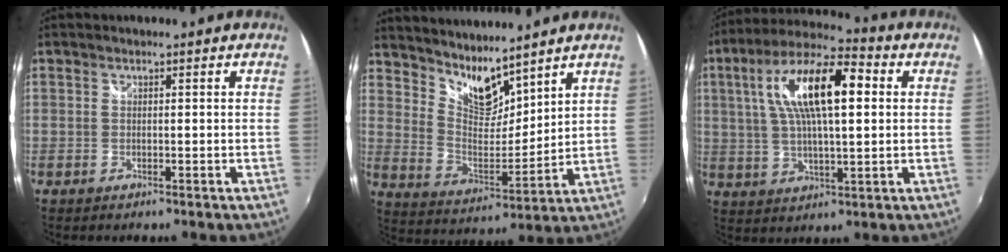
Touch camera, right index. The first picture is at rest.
{"total": 10.1, "force": [8.6, 3.0, 4.3], "torque": [-0.073, -0.011, 0.166]}
{"total": 17.0, "force": [4.2, 5.7, 15.5], "torque": [-0.284, 0.026, 0.066]}